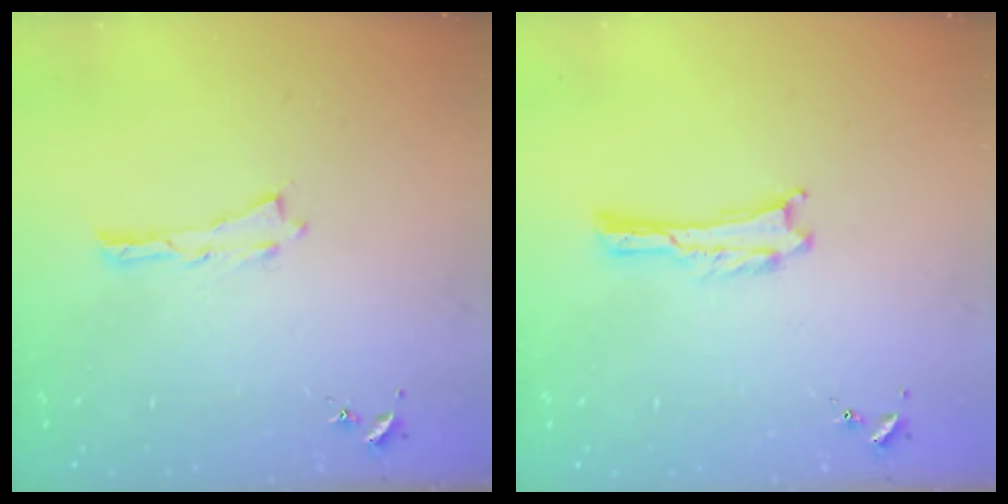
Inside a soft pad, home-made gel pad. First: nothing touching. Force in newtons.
{"total": 0.0}